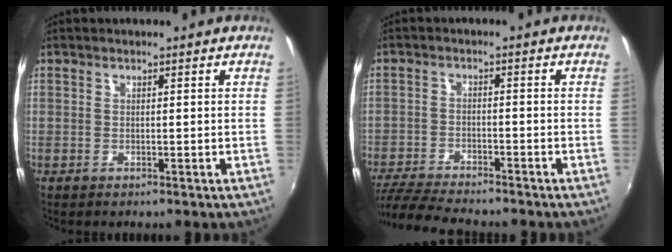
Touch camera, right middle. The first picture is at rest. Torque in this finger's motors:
{"motor_torque": [1.10, -1.04, 0.23, 0.16]}